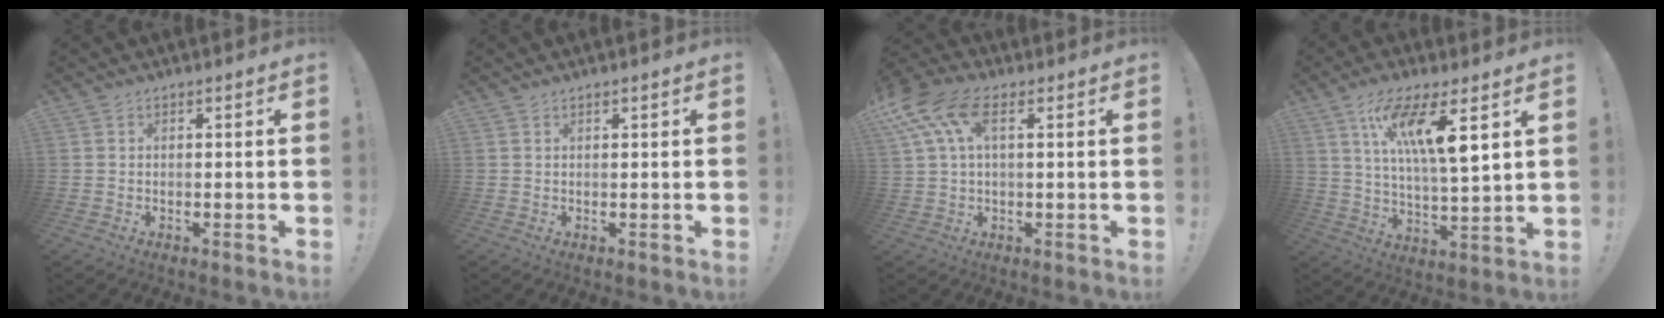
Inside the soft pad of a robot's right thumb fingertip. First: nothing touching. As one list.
[{"total": 0.6, "force": [0.5, 0.1, 0.3], "torque": [0.003, -0.003, 0.008]}, {"total": 10.0, "force": [3.4, 5.1, 7.8], "torque": [-0.173, -0.002, 0.070]}, {"total": 14.4, "force": [7.1, 2.5, 12.3], "torque": [-0.222, -0.023, 0.110]}]